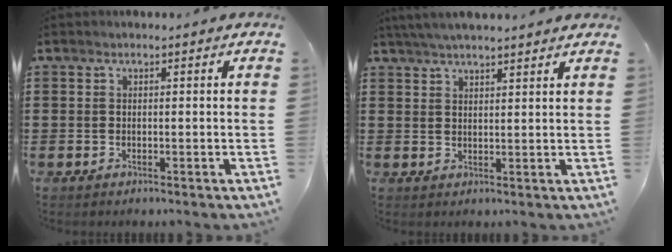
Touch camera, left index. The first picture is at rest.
{"total": 3.4, "force": [3.2, -0.1, 1.2], "torque": [-0.031, -0.002, 0.060]}